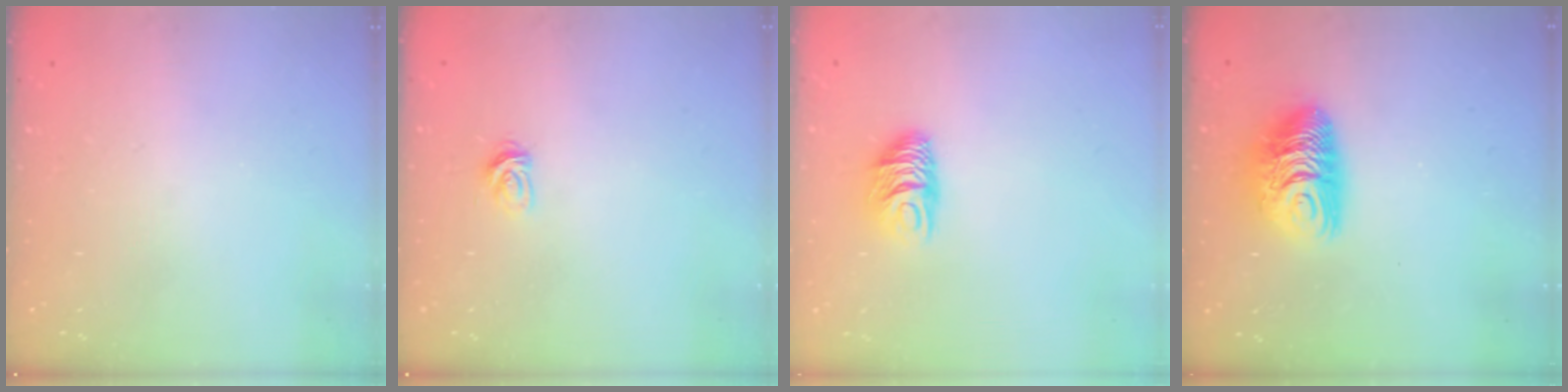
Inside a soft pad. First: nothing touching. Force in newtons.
{"total": 3.3, "press": 3.3, "slide": 0.4}
{"total": 7.5, "press": 7.4, "slide": 0.8}
{"total": 10.7, "press": 10.6, "slide": 1.0}